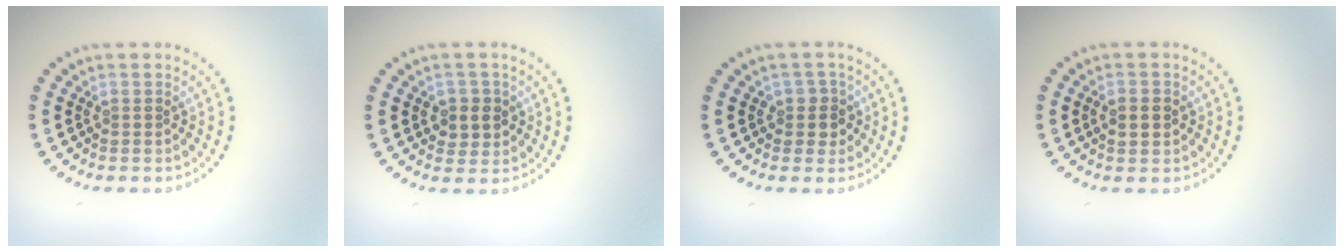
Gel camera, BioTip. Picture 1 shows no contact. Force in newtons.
{"total": 2.7, "press": 2.6, "slide": 0.8}
{"total": 1.9, "press": 1.7, "slide": 0.9}
{"total": 2.4, "press": 2.4, "slide": 0.0}